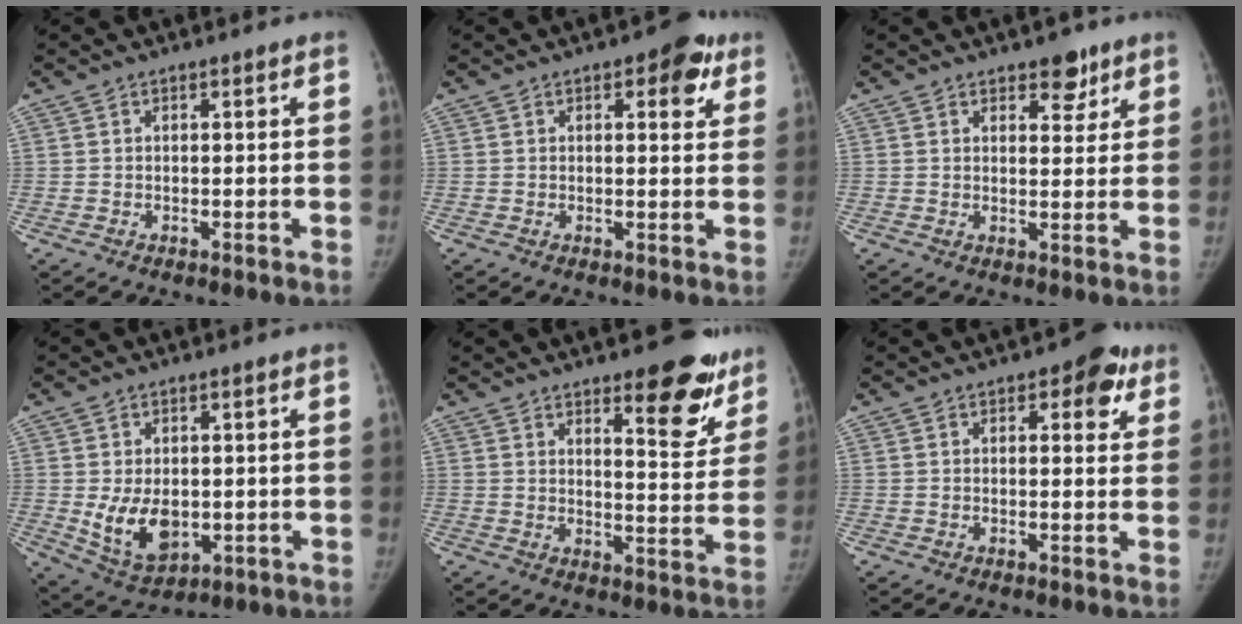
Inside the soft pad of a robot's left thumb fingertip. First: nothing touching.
{"total": 5.5, "force": [2.6, 2.8, 4.0], "torque": [-0.023, -0.007, 0.024]}
{"total": 4.6, "force": [3.1, 2.5, 2.3], "torque": [-0.003, -0.018, 0.042]}
{"total": 9.2, "force": [-0.8, 6.1, 6.9], "torque": [-0.100, -0.013, 0.005]}
{"total": 12.7, "force": [8.3, 4.4, 8.5], "torque": [-0.060, -0.056, 0.113]}
{"total": 5.4, "force": [2.5, 3.0, 3.8], "torque": [-0.016, -0.006, 0.022]}